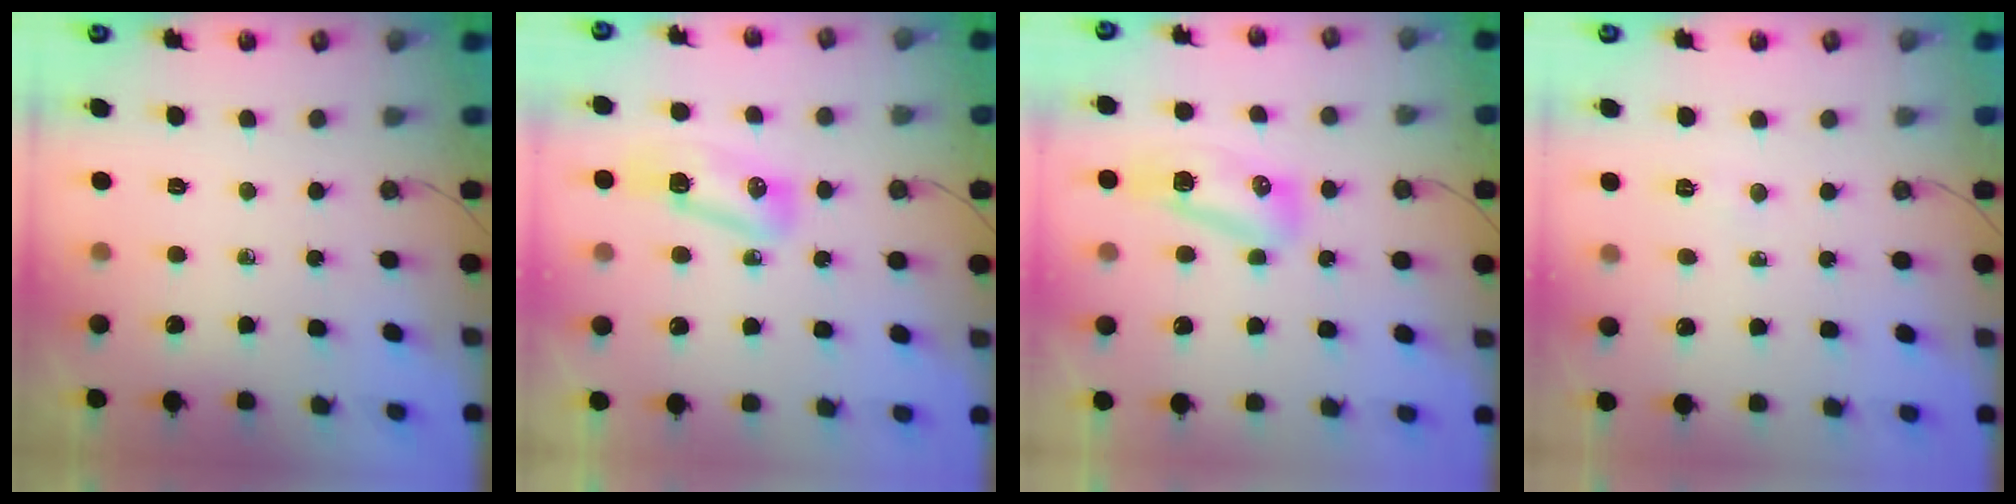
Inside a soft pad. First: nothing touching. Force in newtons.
{"total": 8.3, "press": 8.2, "slide": 0.9}
{"total": 8.4, "press": 8.2, "slide": 1.8}
{"total": 4.0, "press": 3.9, "slide": 0.7}